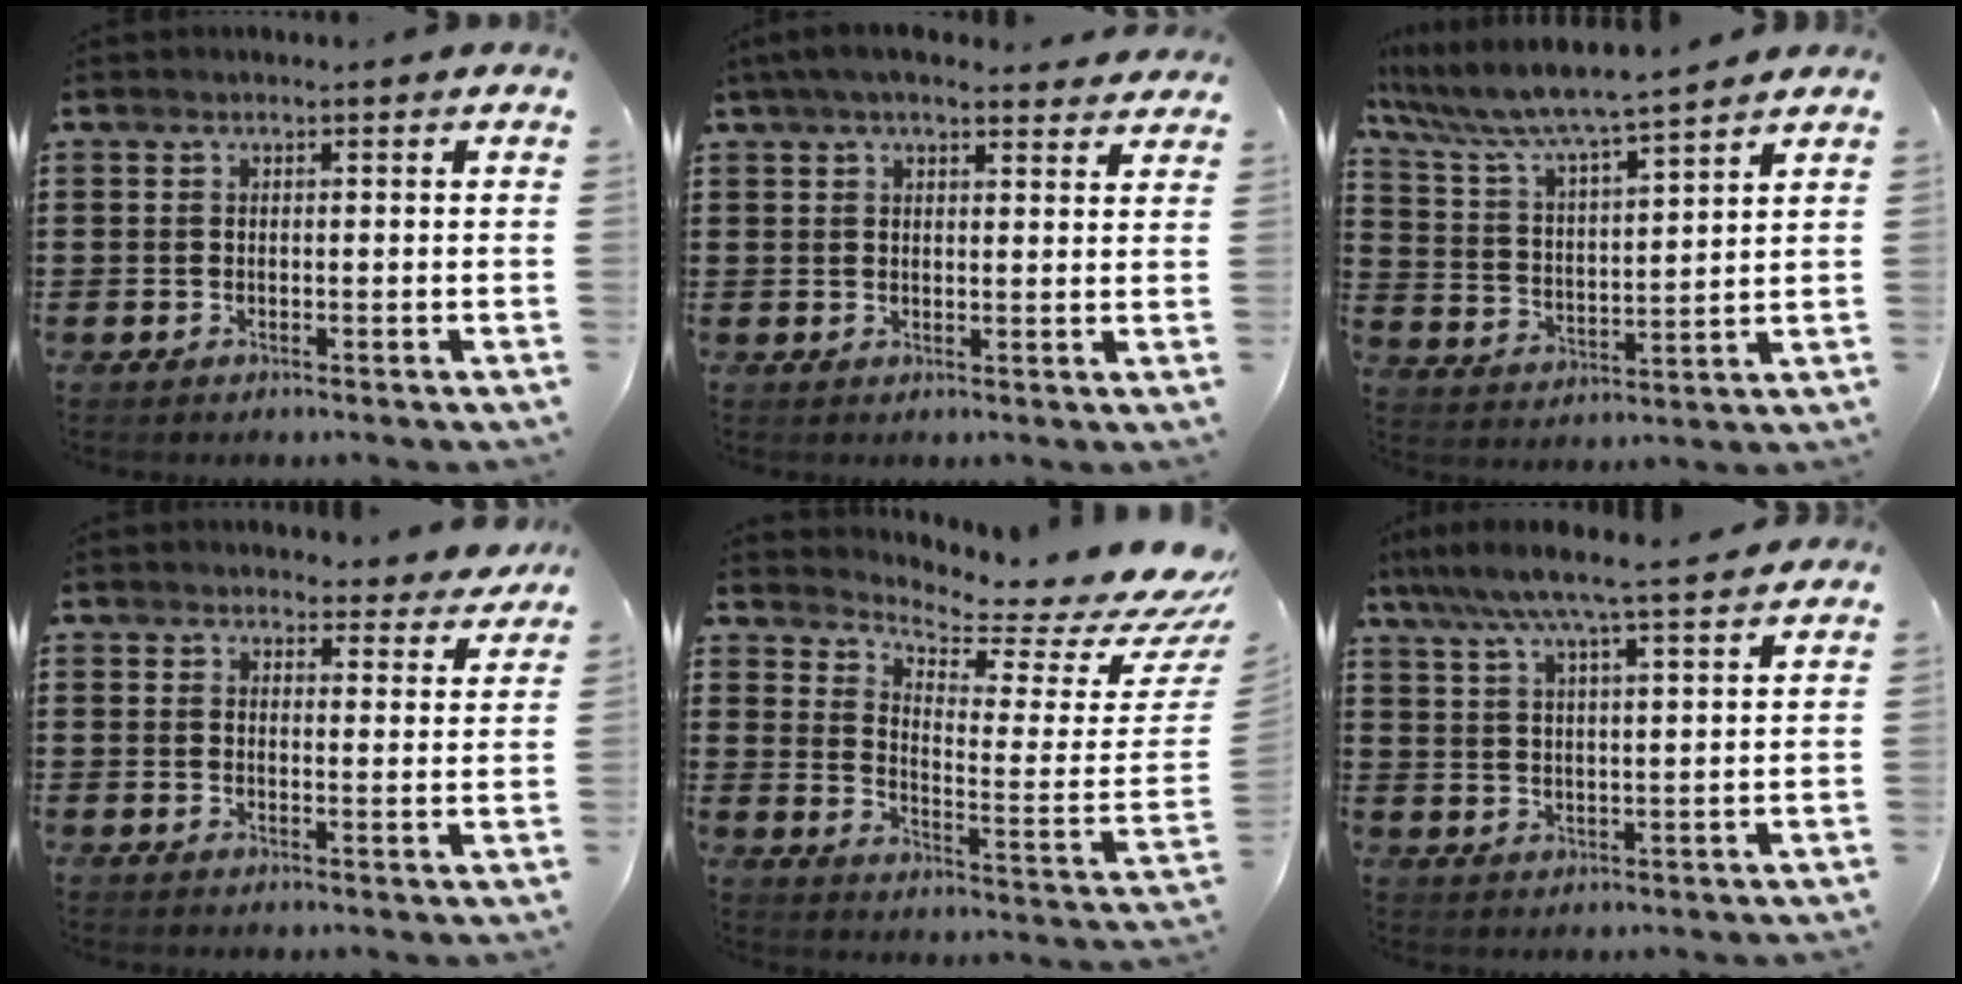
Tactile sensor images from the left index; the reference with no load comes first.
{"total": 4.9, "force": [4.2, 1.0, 2.3], "torque": [-0.057, -0.005, 0.078]}
{"total": 6.5, "force": [5.9, -0.2, 2.5], "torque": [-0.078, -0.040, 0.096]}
{"total": 3.8, "force": [3.7, 0.7, 0.7], "torque": [-0.018, -0.015, 0.067]}
{"total": 3.9, "force": [3.4, 0.5, 1.9], "torque": [-0.053, -0.052, 0.050]}
{"total": 6.7, "force": [5.7, -0.3, 3.5], "torque": [-0.088, -0.028, 0.098]}